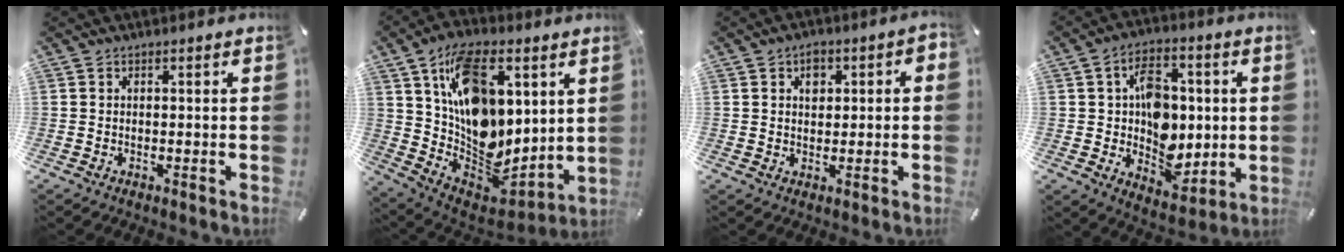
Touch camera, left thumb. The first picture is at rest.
{"total": 18.0, "force": [4.7, 12.2, 12.4], "torque": [-0.210, -0.040, 0.090]}
{"total": 4.5, "force": [0.9, 3.4, 2.7], "torque": [-0.024, -0.004, 0.007]}
{"total": 12.2, "force": [0.8, 9.7, 7.4], "torque": [-0.091, 0.006, 0.023]}